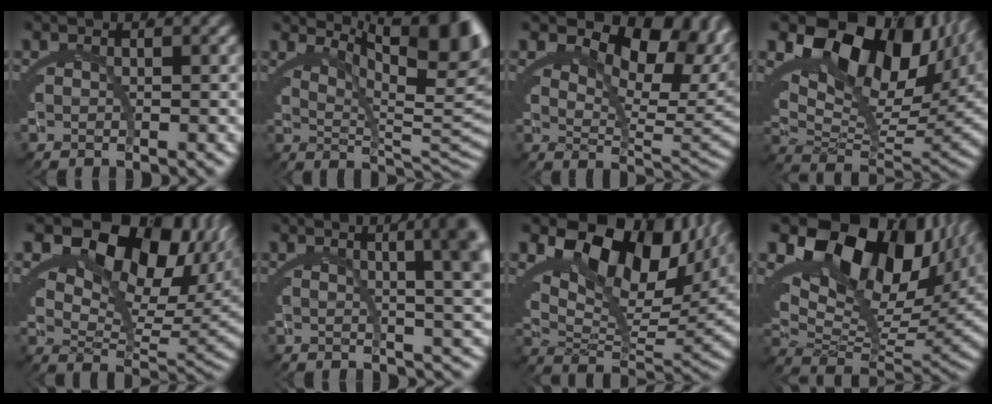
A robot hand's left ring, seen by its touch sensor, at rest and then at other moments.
{"total": 8.6, "force": [3.4, 2.3, 7.6], "torque": [-0.077, -0.003, 0.049]}
{"total": 10.8, "force": [4.2, 5.8, 8.1], "torque": [-0.107, -0.007, 0.062]}
{"total": 18.7, "force": [5.4, 11.6, 13.6], "torque": [-0.224, 0.015, 0.069]}
{"total": 14.1, "force": [4.3, 8.8, 10.1], "torque": [-0.179, -0.009, 0.063]}
{"total": 8.9, "force": [3.5, 2.9, 7.7], "torque": [-0.052, 0.031, 0.037]}
{"total": 15.9, "force": [5.2, 9.1, 11.9], "torque": [-0.184, 0.015, 0.070]}
{"total": 20.6, "force": [5.4, 13.3, 14.9], "torque": [-0.249, 0.016, 0.066]}